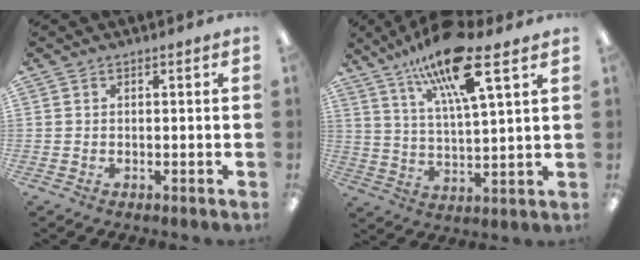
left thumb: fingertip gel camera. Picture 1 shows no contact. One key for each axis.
{"total": 16.8, "fx": 11.2, "fy": 4.0, "fz": 11.9, "tx": -0.214, "ty": -0.045, "tz": 0.183}